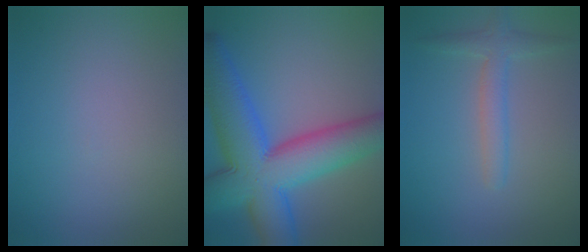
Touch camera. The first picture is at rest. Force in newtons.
{"total": 12.7, "press": 12.7, "slide": 0.4}
{"total": 2.4, "press": 2.4, "slide": 0.1}